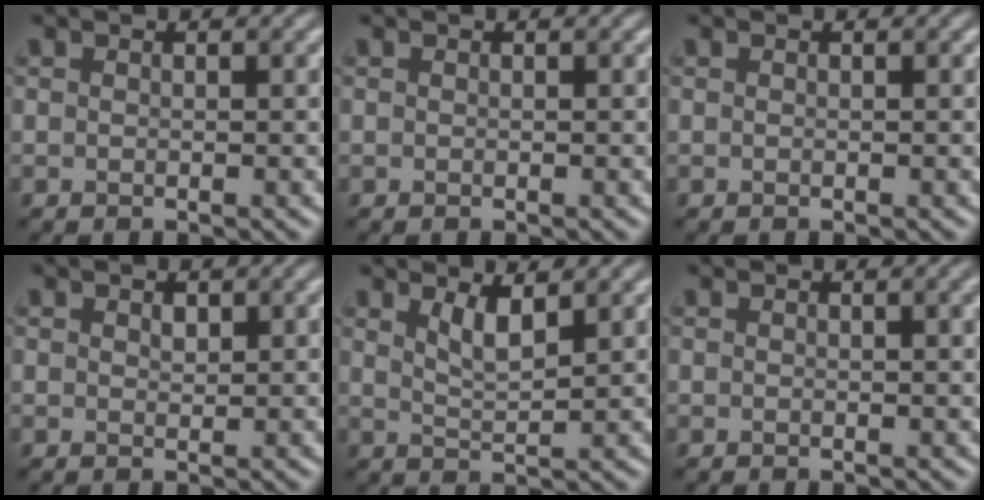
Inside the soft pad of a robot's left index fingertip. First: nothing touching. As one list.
[{"total": 0.0}, {"total": 0.0}, {"total": 0.9, "force": [0.5, 0.5, 0.5], "torque": [-0.008, -0.001, 0.010]}, {"total": 2.4, "force": [1.5, 0.6, 1.8], "torque": [-0.032, -0.008, 0.031]}, {"total": 1.2, "force": [0.5, 0.3, 1.0], "torque": [-0.011, 0.004, 0.006]}]